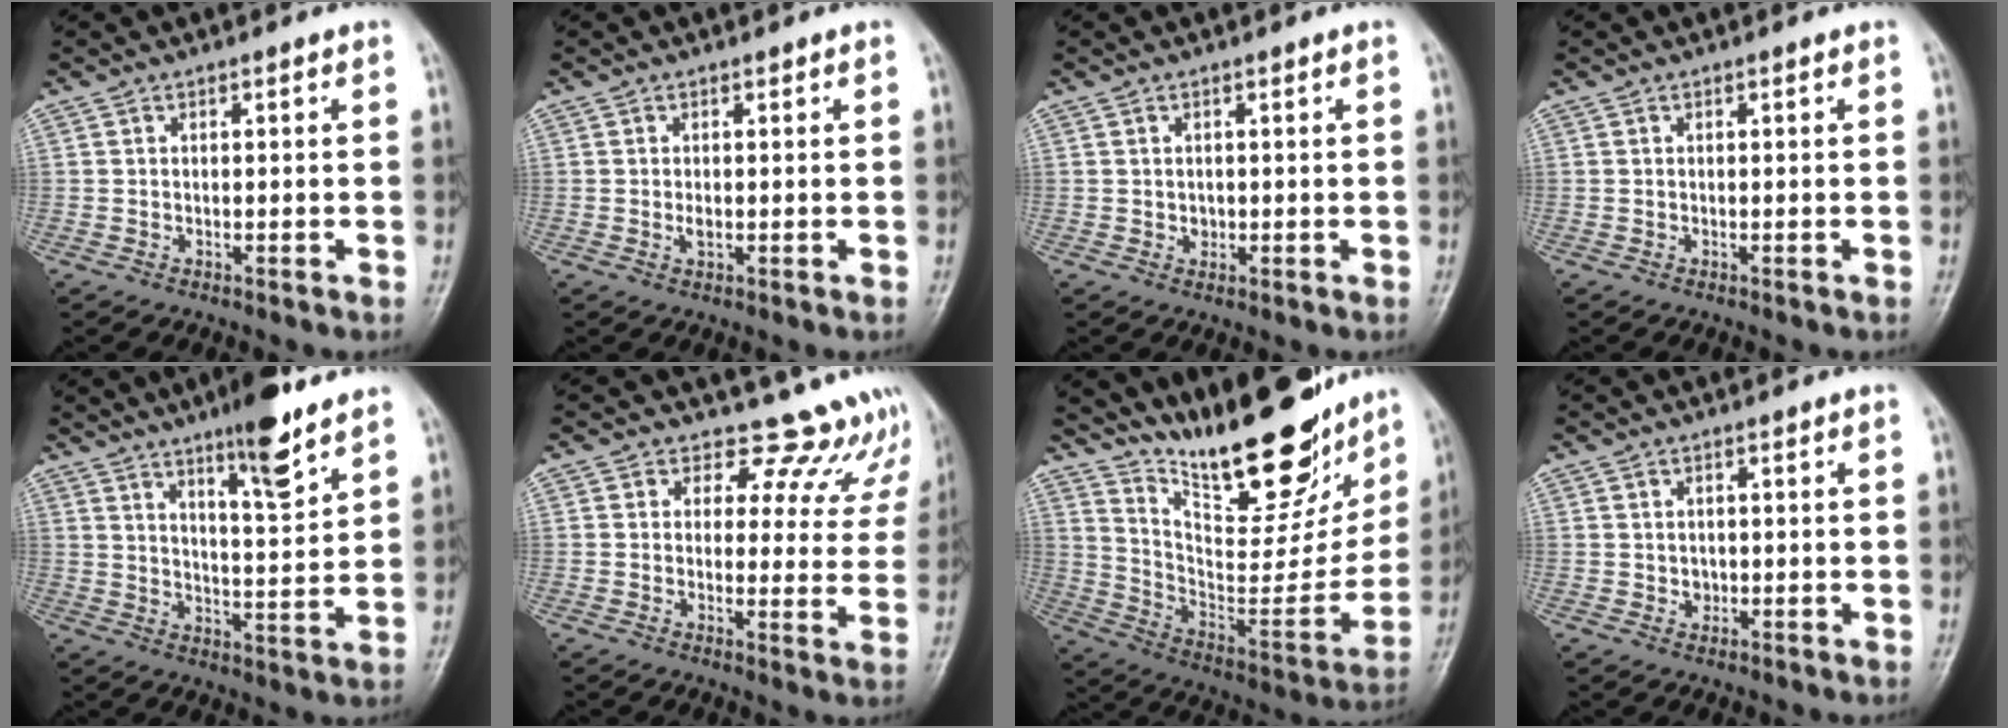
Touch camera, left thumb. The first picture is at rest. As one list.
[{"total": 1.2, "force": [0.0, 0.7, 1.0], "torque": [-0.015, -0.002, 0.002]}, {"total": 1.1, "force": [0.1, 1.0, 0.5], "torque": [-0.002, 0.000, 0.004]}, {"total": 0.0}, {"total": 10.7, "force": [7.4, 1.9, 7.5], "torque": [-0.105, -0.052, 0.119]}, {"total": 12.5, "force": [11.3, 5.4, 0.4], "torque": [0.050, -0.077, 0.102]}, {"total": 25.9, "force": [19.9, 8.0, 14.6], "torque": [-0.179, -0.106, 0.319]}, {"total": 1.4, "force": [0.1, 1.2, 0.6], "torque": [-0.004, 0.000, 0.005]}]